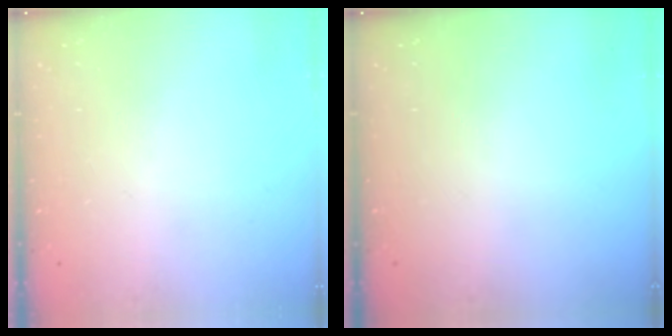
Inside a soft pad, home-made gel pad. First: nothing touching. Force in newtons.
{"total": 0.0}